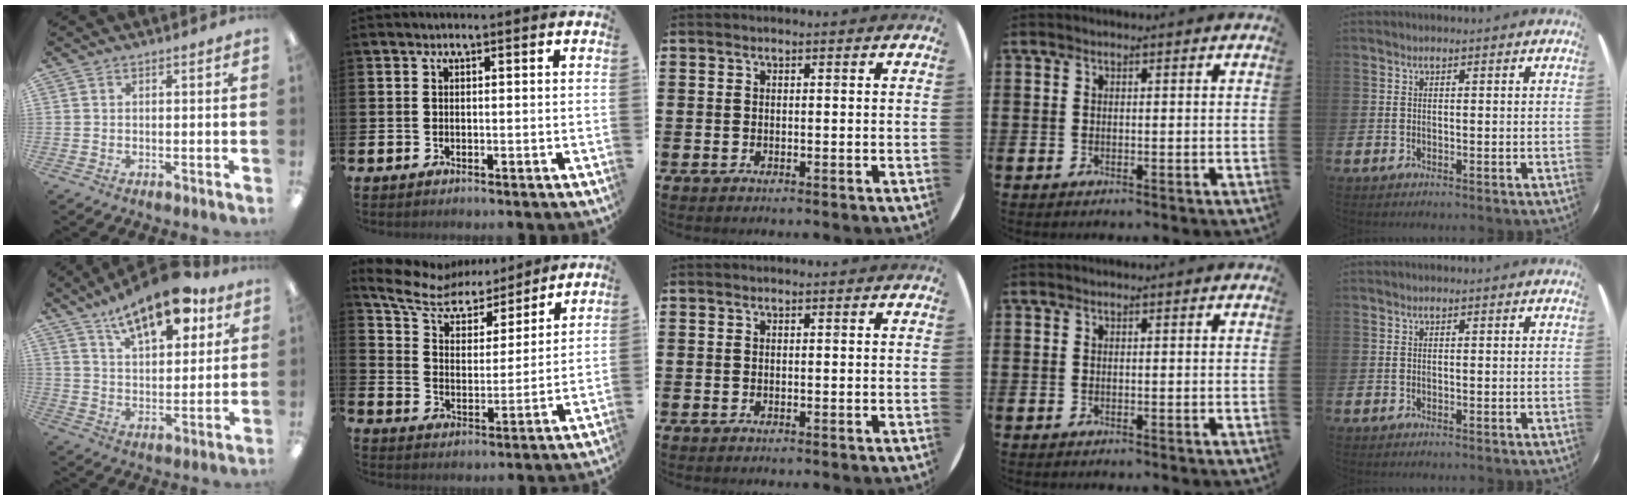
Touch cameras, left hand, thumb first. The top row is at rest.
{"thumb": {"total": 16.5, "force": [10.7, 7.0, 10.5], "torque": [-0.159, -0.048, 0.178]}, "index": {"total": 8.0, "force": [6.8, 3.4, 2.3], "torque": [-0.074, -0.047, 0.117]}}